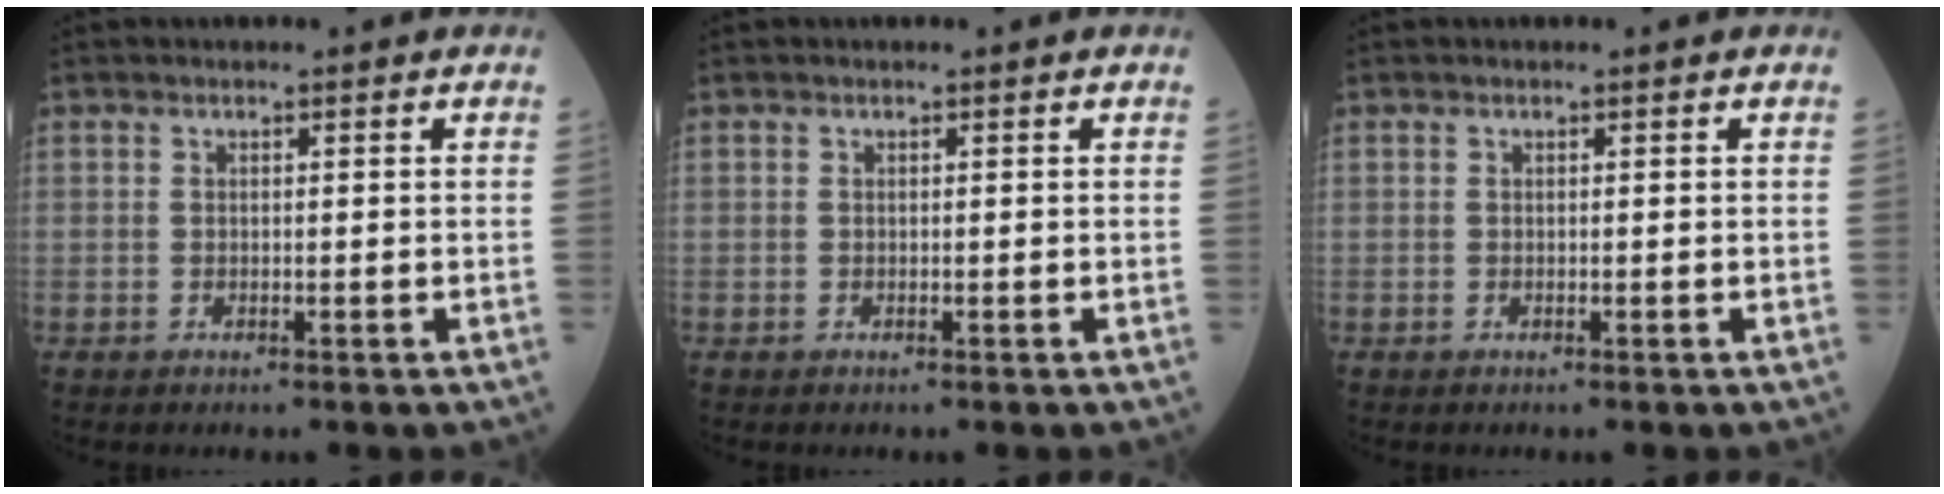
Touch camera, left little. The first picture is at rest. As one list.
[{"total": 0.0}, {"total": 0.0}]